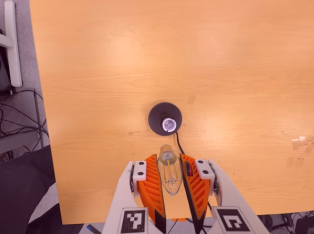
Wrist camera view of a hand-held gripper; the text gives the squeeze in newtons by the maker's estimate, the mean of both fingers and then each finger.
{"total": 14.2, "left": 15.8, "right": 12.5}